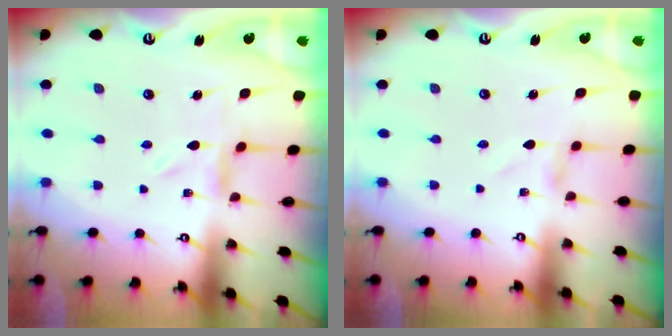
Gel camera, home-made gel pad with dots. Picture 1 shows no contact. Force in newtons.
{"total": 1.4, "press": 1.4, "slide": 0.1}